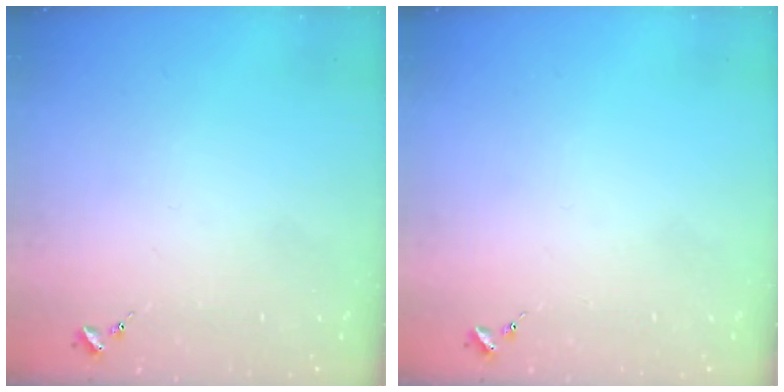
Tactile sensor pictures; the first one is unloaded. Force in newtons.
{"total": 0.0}